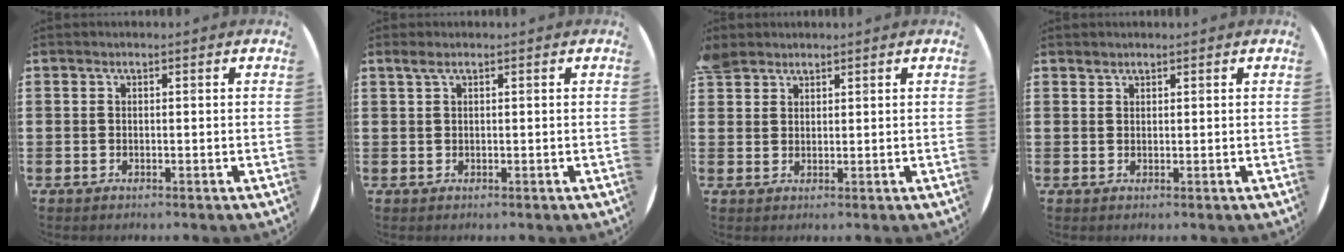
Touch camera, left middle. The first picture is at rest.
{"total": 0.9, "force": [0.5, 0.1, 0.7], "torque": [-0.015, 0.003, 0.008]}
{"total": 2.4, "force": [2.1, 1.0, 0.1], "torque": [-0.008, 0.004, 0.043]}
{"total": 0.9, "force": [0.8, 0.3, -0.1], "torque": [0.001, 0.002, 0.017]}